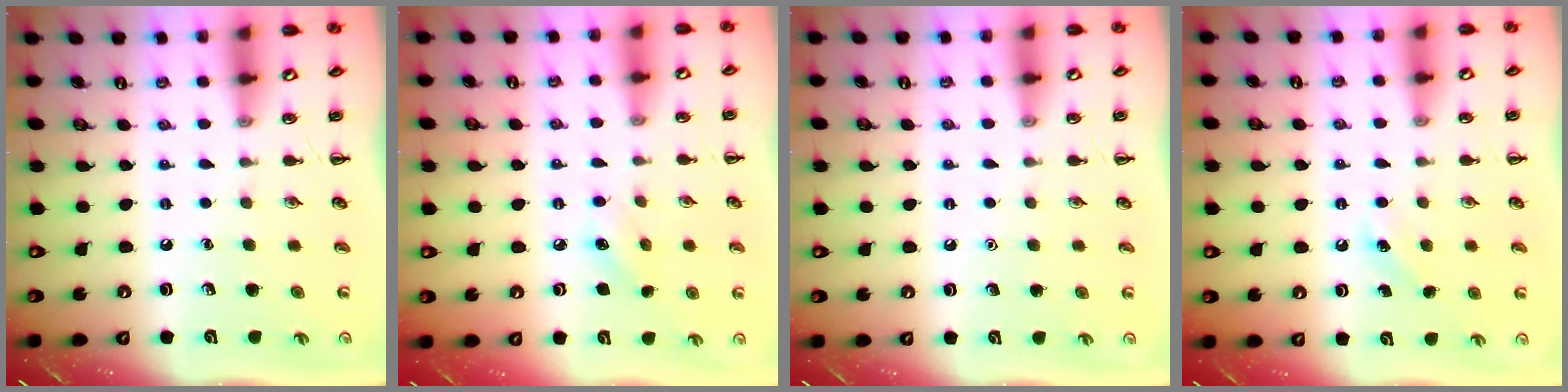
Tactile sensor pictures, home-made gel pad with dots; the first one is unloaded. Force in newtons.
{"total": 5.0, "press": 4.8, "slide": 1.3}
{"total": 1.6, "press": 1.6, "slide": 0.1}
{"total": 4.7, "press": 4.5, "slide": 1.1}